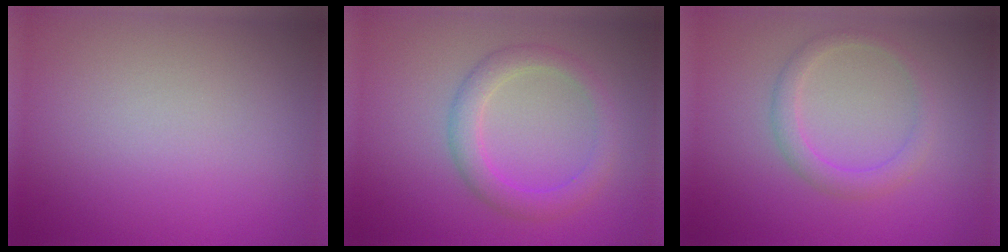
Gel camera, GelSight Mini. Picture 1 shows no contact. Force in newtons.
{"total": 2.9, "press": 2.9, "slide": 0.1}
{"total": 2.1, "press": 2.1, "slide": 0.1}